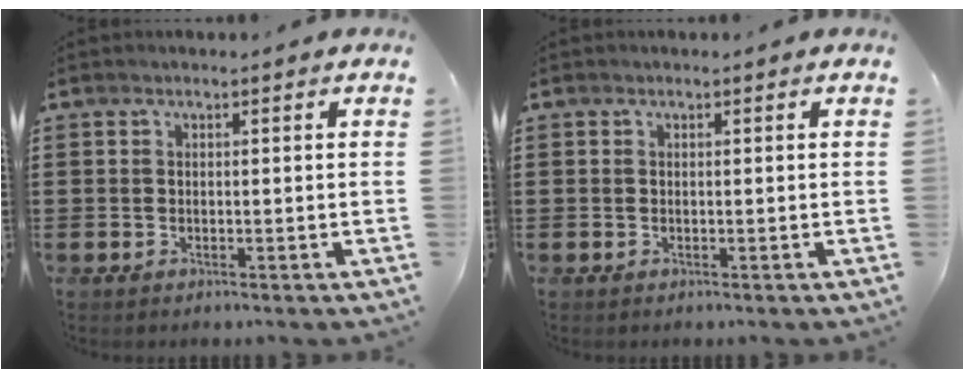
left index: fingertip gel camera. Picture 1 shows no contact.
{"total": 0.0}